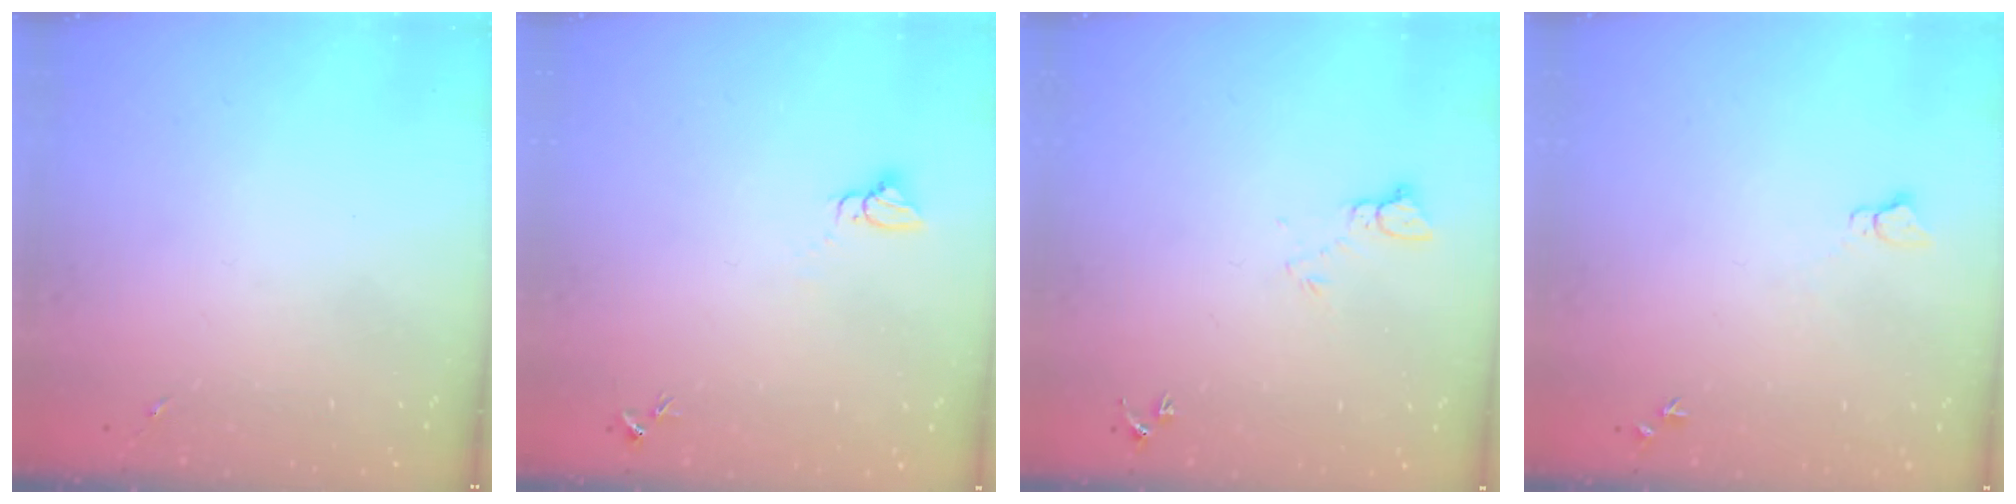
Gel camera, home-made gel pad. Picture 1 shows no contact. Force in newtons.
{"total": 2.7, "press": 2.7, "slide": 0.1}
{"total": 4.4, "press": 4.3, "slide": 0.4}
{"total": 4.1, "press": 4.0, "slide": 0.5}